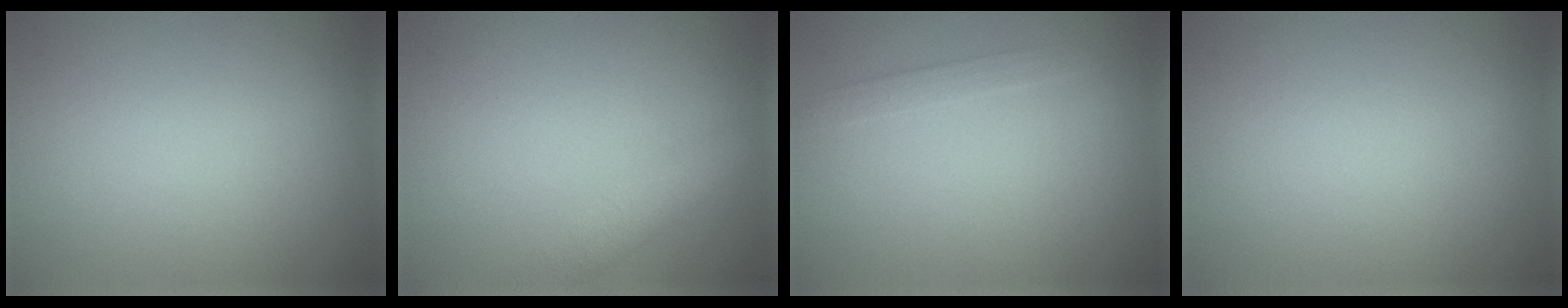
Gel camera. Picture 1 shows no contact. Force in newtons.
{"total": 2.9, "press": 2.9, "slide": 0.1}
{"total": 1.1, "press": 1.1, "slide": 0.1}
{"total": 0.0}